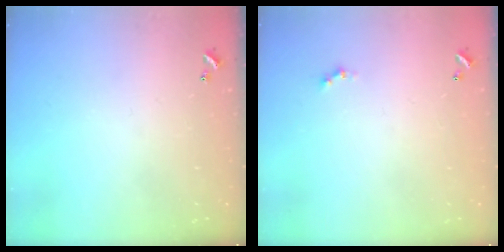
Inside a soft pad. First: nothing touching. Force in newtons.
{"total": 0.0}